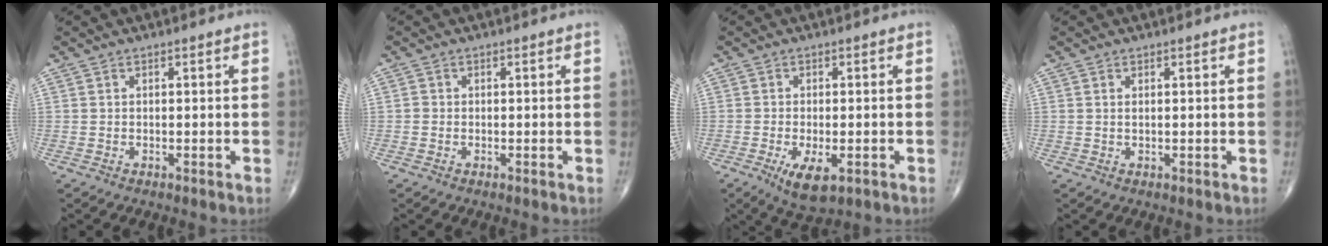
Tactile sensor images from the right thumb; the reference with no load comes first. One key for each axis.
{"total": 0.7, "fx": -0.1, "fy": 0.7, "fz": 0.2, "tx": 0.000, "ty": 0.002, "tz": -0.005}
{"total": 6.5, "fx": -2.6, "fy": 2.6, "fz": 5.3, "tx": -0.090, "ty": -0.011, "tz": -0.037}
{"total": 0.5, "fx": 0.2, "fy": 0.1, "fz": 0.5, "tx": -0.011, "ty": 0.000, "tz": 0.005}